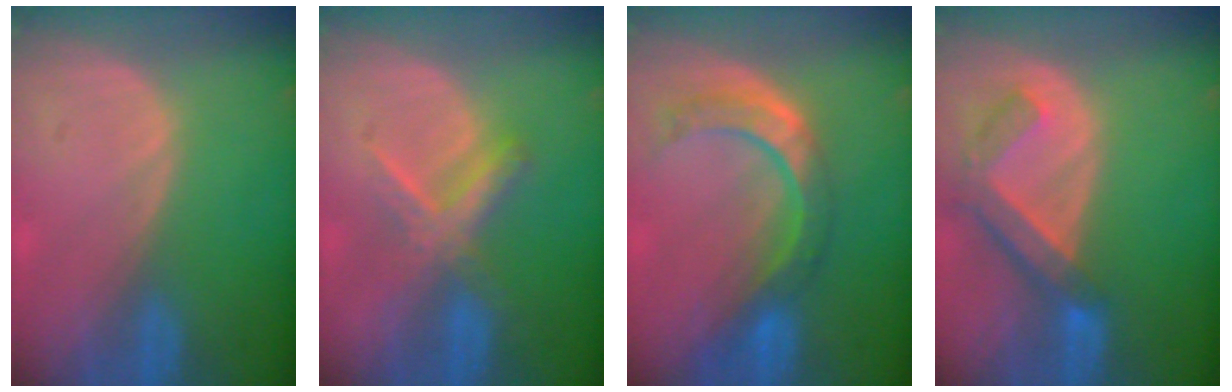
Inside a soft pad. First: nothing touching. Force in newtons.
{"total": 5.5, "press": 5.4, "slide": 0.5}
{"total": 8.5, "press": 7.2, "slide": 4.5}
{"total": 7.1, "press": 6.2, "slide": 3.5}